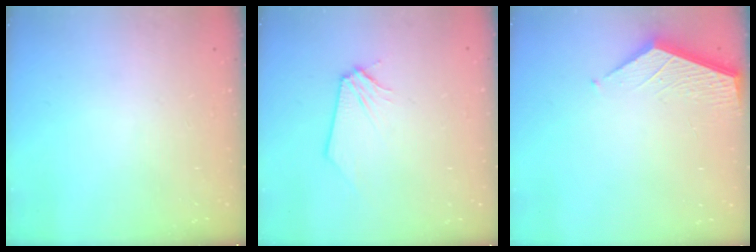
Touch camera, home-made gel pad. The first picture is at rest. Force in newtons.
{"total": 0.0}
{"total": 3.6, "press": 3.6, "slide": 0.3}